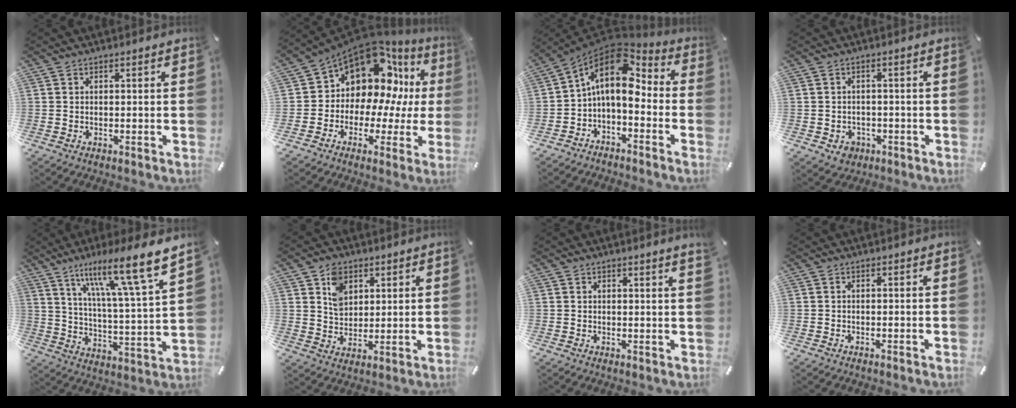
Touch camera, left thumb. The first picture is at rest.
{"total": 13.1, "force": [7.2, 9.2, 6.0], "torque": [-0.105, -0.080, 0.125]}
{"total": 12.0, "force": [1.5, 7.5, 9.3], "torque": [-0.173, -0.014, 0.019]}
{"total": 3.1, "force": [-1.0, 2.7, 1.1], "torque": [-0.012, 0.002, -0.021]}
{"total": 18.0, "force": [12.2, 2.8, 12.9], "torque": [-0.213, -0.074, 0.189]}
{"total": 7.2, "force": [3.5, 5.7, 2.6], "torque": [-0.045, 0.002, 0.064]}
{"total": 1.3, "force": [1.2, -0.2, 0.5], "torque": [-0.009, -0.003, 0.022]}
{"total": 0.0}